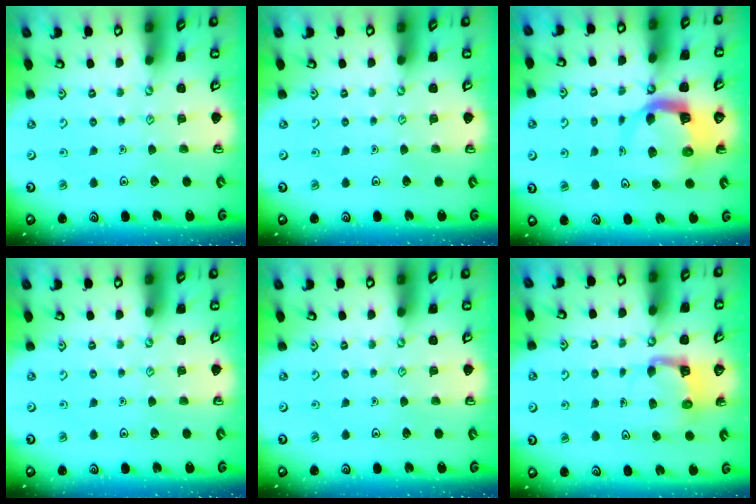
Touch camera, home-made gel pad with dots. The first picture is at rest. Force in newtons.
{"total": 0.0}
{"total": 7.8, "press": 7.7, "slide": 1.1}
{"total": 0.0}
{"total": 0.0}
{"total": 4.2, "press": 4.2, "slide": 0.1}